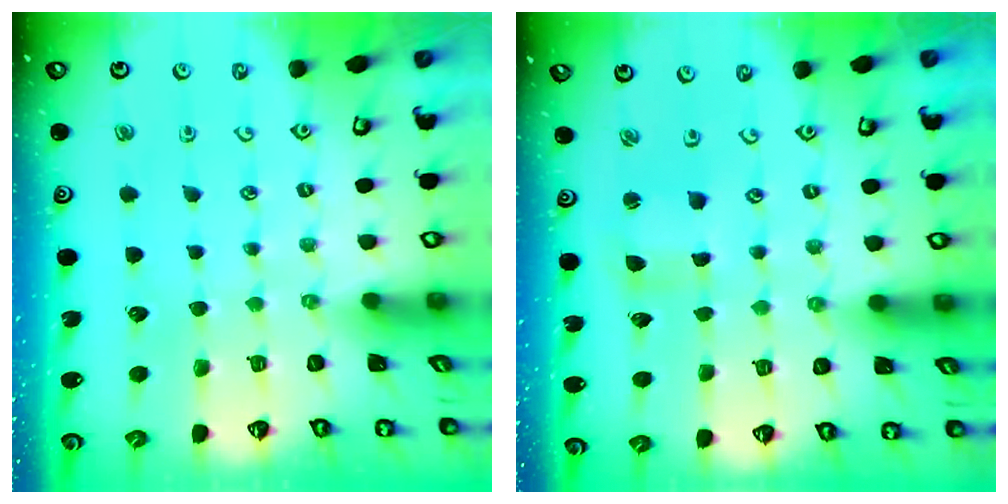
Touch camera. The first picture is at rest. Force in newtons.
{"total": 2.2, "press": 2.2, "slide": 0.4}